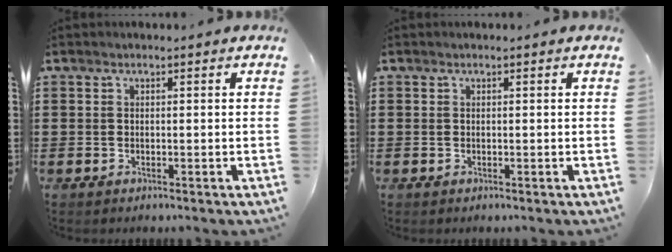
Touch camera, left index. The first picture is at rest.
{"total": 0.0}